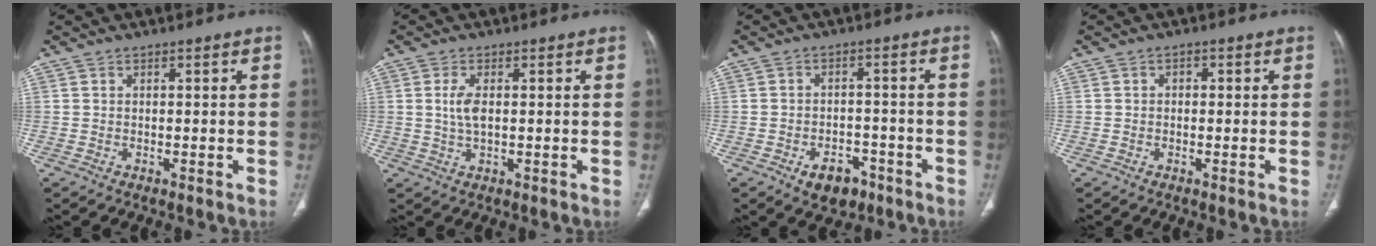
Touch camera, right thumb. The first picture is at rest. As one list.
[{"total": 3.9, "force": [0.4, 1.7, 3.4], "torque": [-0.077, 0.000, 0.011]}, {"total": 6.5, "force": [-3.7, 4.2, 3.3], "torque": [-0.032, 0.026, -0.050]}, {"total": 1.1, "force": [0.0, 0.9, 0.7], "torque": [-0.003, 0.004, -0.005]}]